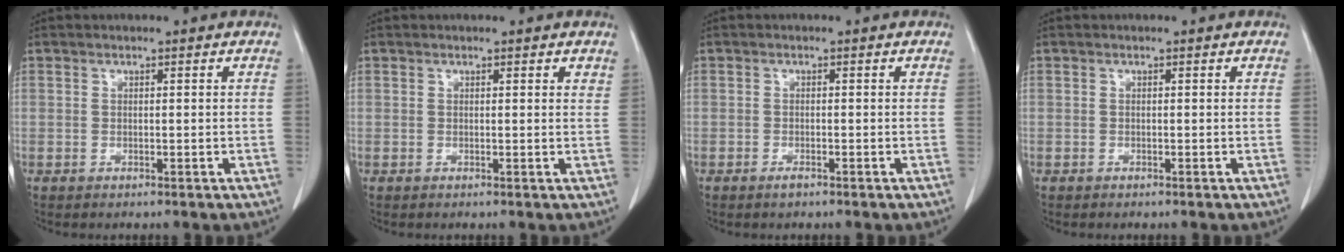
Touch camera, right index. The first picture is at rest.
{"total": 1.0, "force": [0.8, 0.3, 0.5], "torque": [-0.006, 0.000, 0.006]}
{"total": 0.9, "force": [-0.7, 0.2, 0.6], "torque": [-0.014, -0.001, -0.009]}
{"total": 0.0}